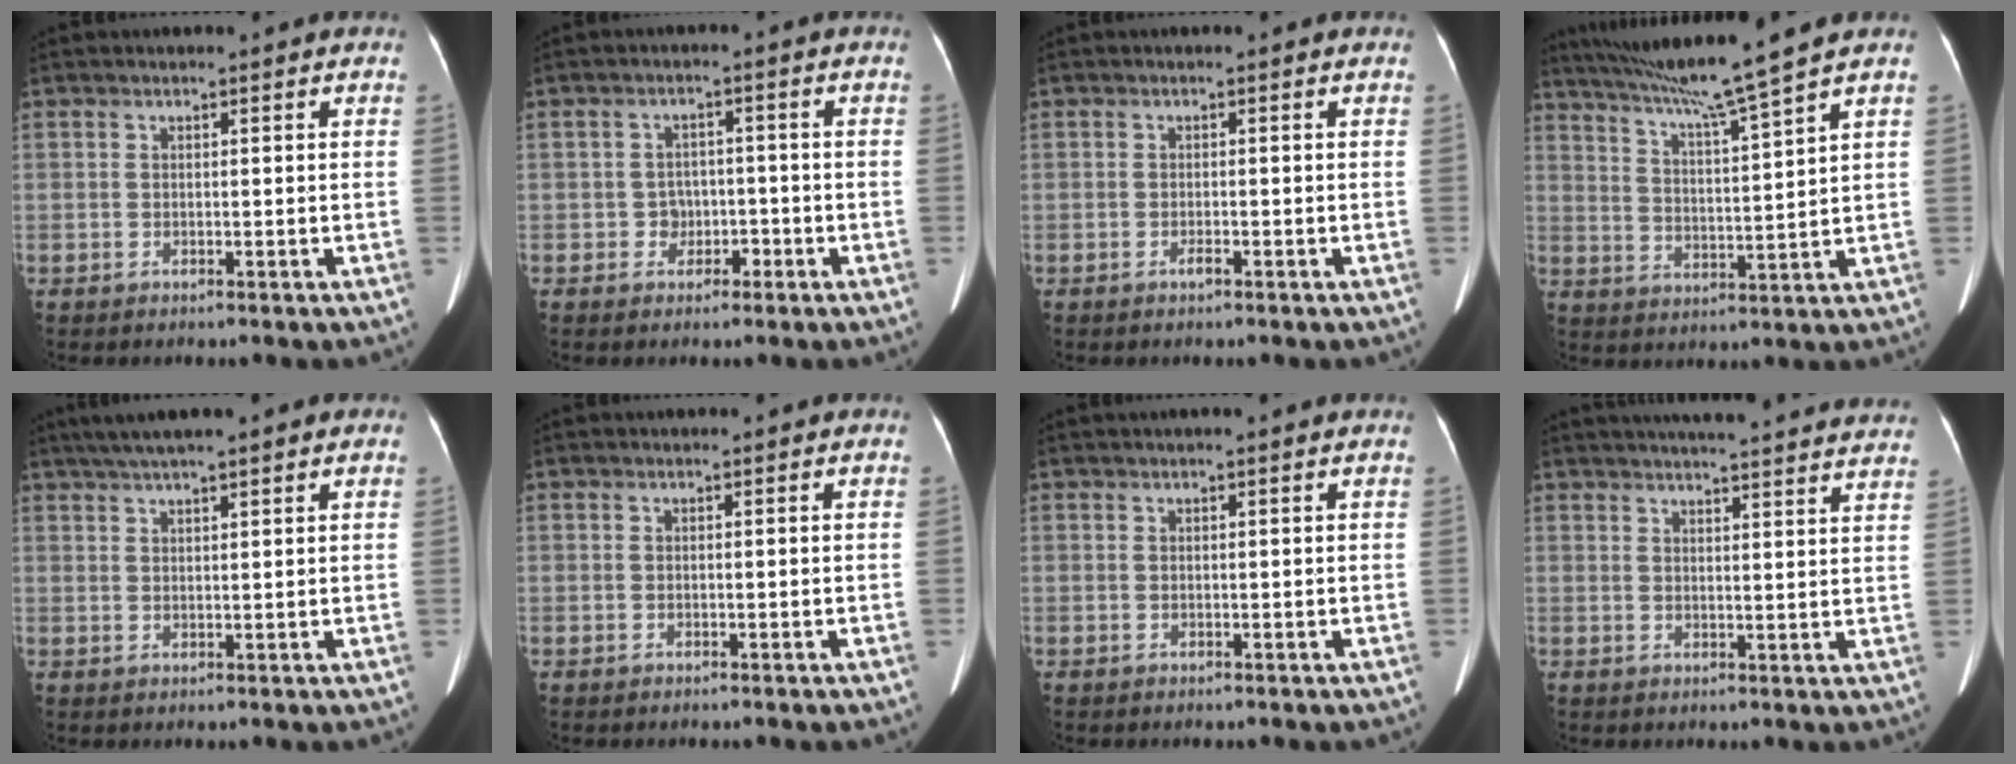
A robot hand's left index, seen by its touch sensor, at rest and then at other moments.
{"total": 2.8, "force": [-1.2, 2.4, 0.8], "torque": [-0.009, 0.009, -0.018]}
{"total": 0.7, "force": [-0.5, 0.1, 0.5], "torque": [-0.011, 0.000, -0.008]}
{"total": 11.7, "force": [9.8, -2.5, 6.0], "torque": [-0.104, -0.006, 0.167]}
{"total": 8.5, "force": [6.4, 0.9, 5.5], "torque": [-0.086, 0.041, 0.095]}
{"total": 0.0}
{"total": 1.5, "force": [1.2, -0.1, 0.8], "torque": [-0.010, 0.020, 0.018]}
{"total": 25.4, "force": [23.7, 2.3, 8.9], "torque": [-0.130, -0.020, 0.280]}